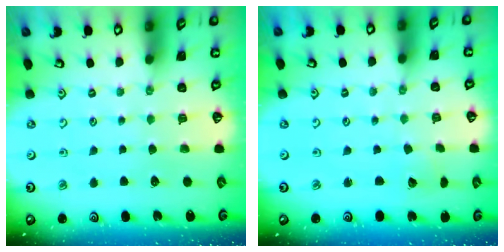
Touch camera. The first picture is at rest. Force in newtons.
{"total": 2.5, "press": 2.5, "slide": 0.2}